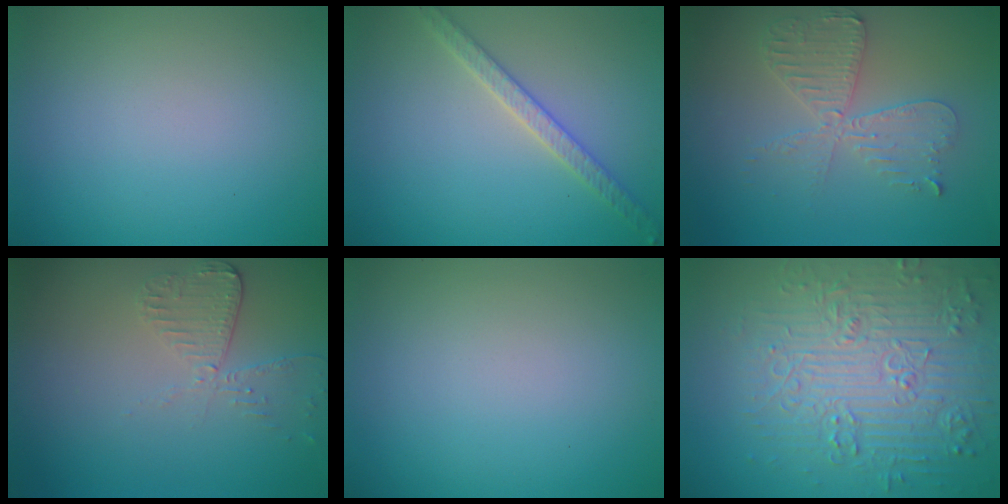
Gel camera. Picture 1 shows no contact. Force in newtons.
{"total": 2.9, "press": 2.8, "slide": 0.6}
{"total": 4.0, "press": 3.5, "slide": 2.0}
{"total": 2.7, "press": 2.4, "slide": 1.2}
{"total": 0.0}
{"total": 8.0, "press": 6.2, "slide": 5.0}